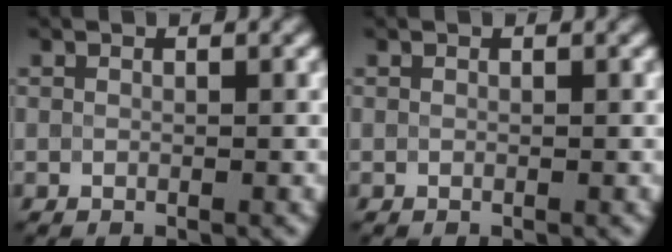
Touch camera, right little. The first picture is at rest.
{"total": 0.0}